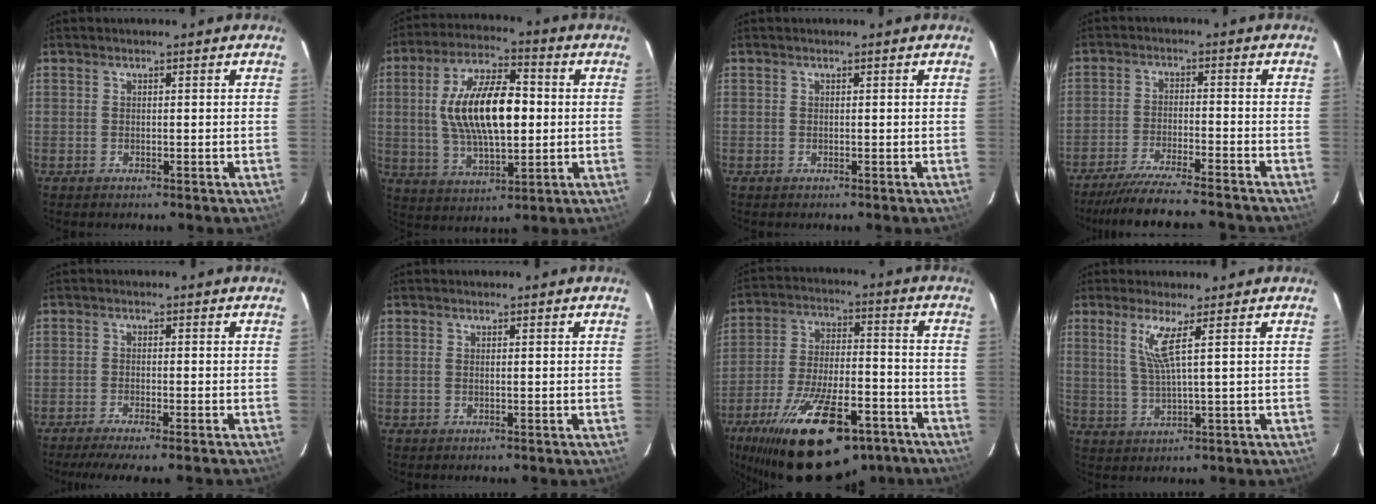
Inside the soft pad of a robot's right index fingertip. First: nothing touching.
{"total": 16.7, "force": [1.0, 7.1, 15.0], "torque": [-0.280, 0.012, 0.021]}
{"total": 0.0}
{"total": 15.2, "force": [-13.8, 0.9, 6.2], "torque": [-0.132, -0.025, -0.216]}
{"total": 8.2, "force": [-6.9, -0.4, 4.3], "torque": [-0.084, -0.024, -0.108]}
{"total": 0.0}
{"total": 26.7, "force": [-18.2, 10.4, 16.6], "torque": [-0.304, -0.025, -0.270]}
{"total": 4.9, "force": [2.1, -0.8, 4.3], "torque": [-0.082, -0.009, 0.044]}